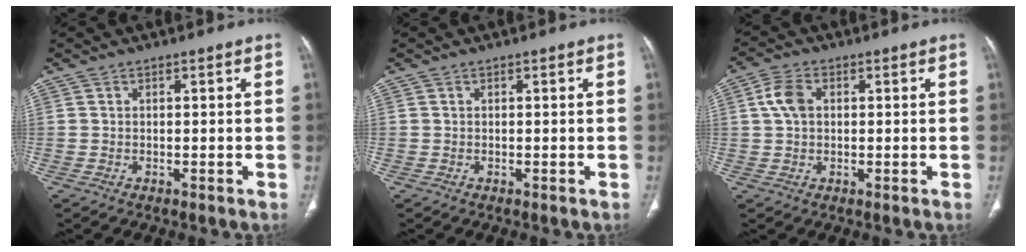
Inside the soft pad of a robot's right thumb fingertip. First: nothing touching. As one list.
[{"total": 0.0}, {"total": 4.9, "force": [0.9, 3.3, 3.5], "torque": [-0.073, 0.009, 0.016]}]